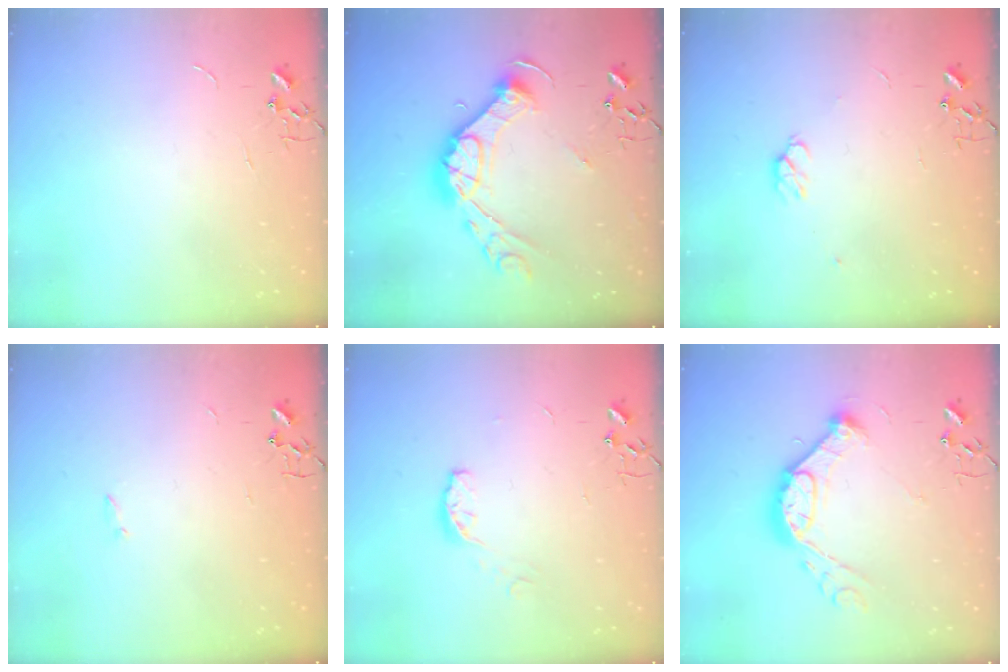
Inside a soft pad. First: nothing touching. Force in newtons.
{"total": 16.6, "press": 16.6, "slide": 1.4}
{"total": 4.4, "press": 4.3, "slide": 0.8}
{"total": 1.3, "press": 1.3, "slide": 0.3}
{"total": 6.2, "press": 6.2, "slide": 0.3}
{"total": 14.9, "press": 14.9, "slide": 1.4}